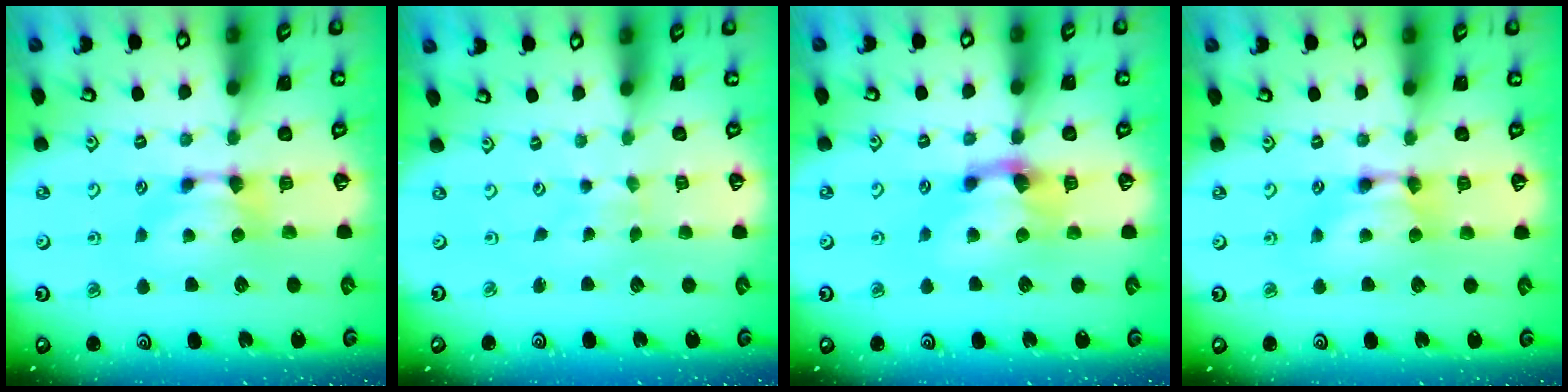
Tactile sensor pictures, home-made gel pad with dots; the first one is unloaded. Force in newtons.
{"total": 4.0, "press": 4.0, "slide": 0.1}
{"total": 2.3, "press": 1.4, "slide": 1.8}
{"total": 1.8, "press": 1.8, "slide": 0.2}